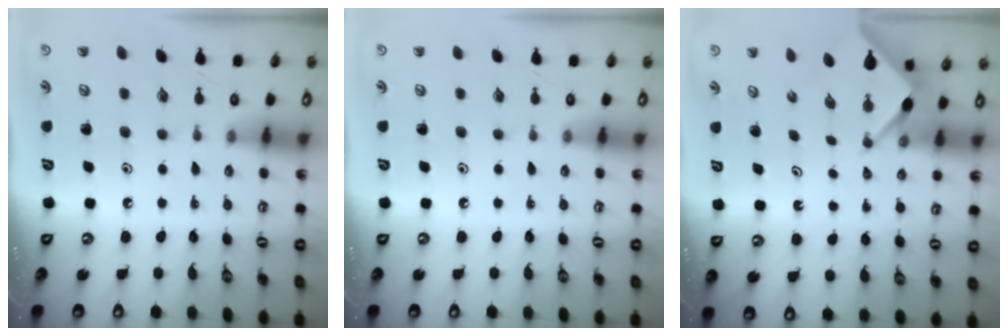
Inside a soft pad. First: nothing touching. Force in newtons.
{"total": 0.0}
{"total": 4.0, "press": 3.9, "slide": 0.4}